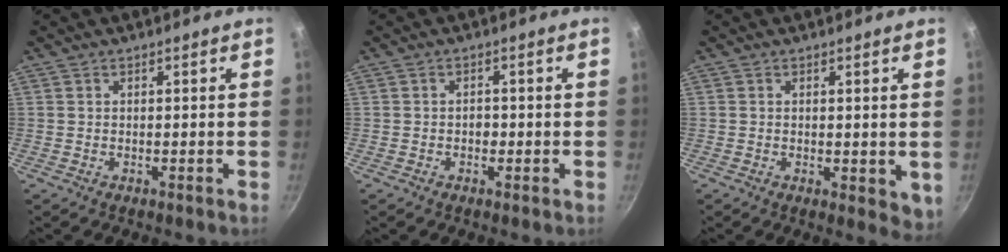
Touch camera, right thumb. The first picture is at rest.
{"total": 1.7, "force": [-0.5, 1.3, 1.1], "torque": [-0.013, 0.006, -0.008]}
{"total": 4.6, "force": [0.1, 2.3, 4.0], "torque": [-0.049, -0.013, 0.004]}